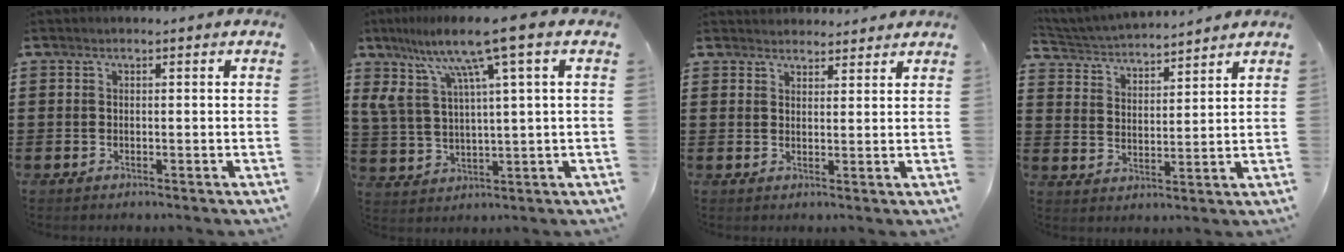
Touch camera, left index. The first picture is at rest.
{"total": 11.0, "force": [5.9, 1.3, 9.2], "torque": [-0.208, -0.022, 0.093]}
{"total": 2.4, "force": [2.4, 0.4, -0.4], "torque": [0.000, -0.004, 0.046]}
{"total": 3.9, "force": [3.9, 0.2, 0.1], "torque": [-0.022, -0.023, 0.065]}